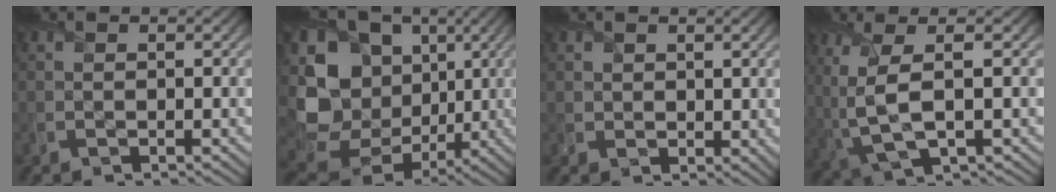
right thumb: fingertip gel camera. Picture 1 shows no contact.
{"total": 16.6, "force": [-0.3, 13.8, 9.2], "torque": [-0.233, -0.020, 0.005]}
{"total": 2.4, "force": [1.2, 1.9, 0.8], "torque": [-0.025, -0.008, 0.021]}
{"total": 7.2, "force": [0.4, 2.5, 6.8], "torque": [-0.164, 0.000, 0.012]}